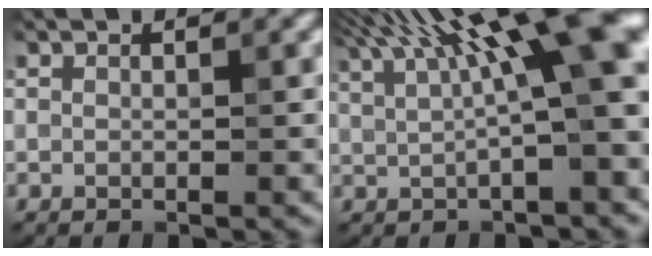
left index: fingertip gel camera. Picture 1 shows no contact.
{"total": 13.7, "force": [5.0, 3.5, 12.3], "torque": [-0.173, 0.021, 0.082]}